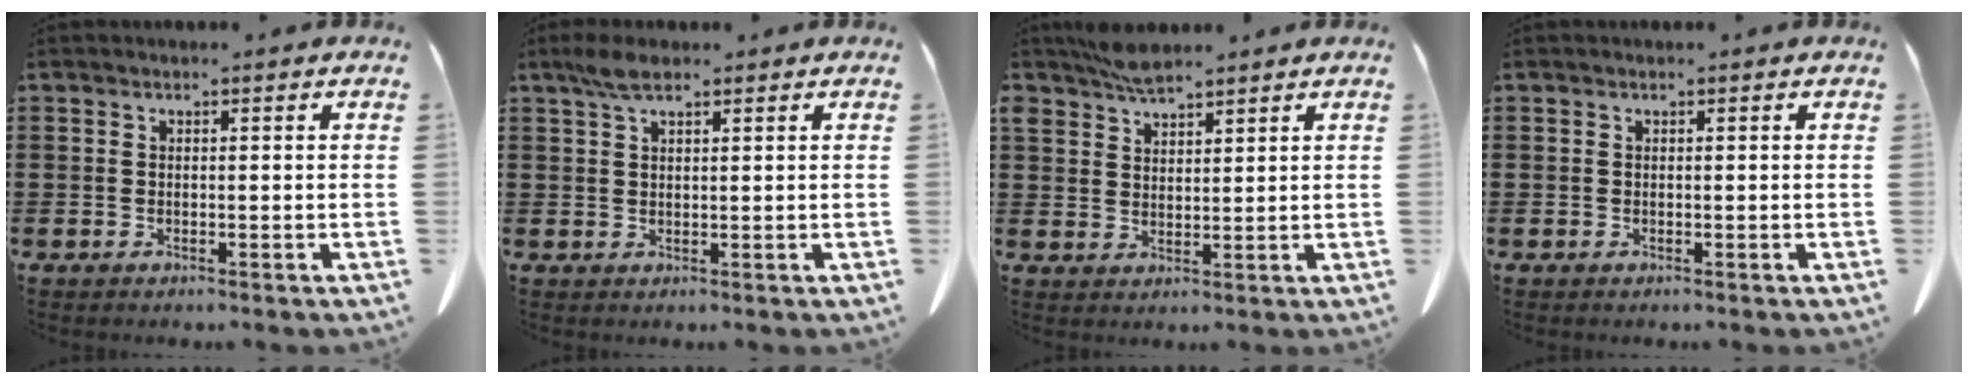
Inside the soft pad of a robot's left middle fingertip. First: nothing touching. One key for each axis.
{"total": 3.4, "fx": 2.1, "fy": 1.1, "fz": 2.5, "tx": -0.055, "ty": 0.004, "tz": 0.038}
{"total": 3.9, "fx": 3.6, "fy": 1.2, "fz": 1.0, "tx": -0.031, "ty": -0.005, "tz": 0.071}
{"total": 0.0}